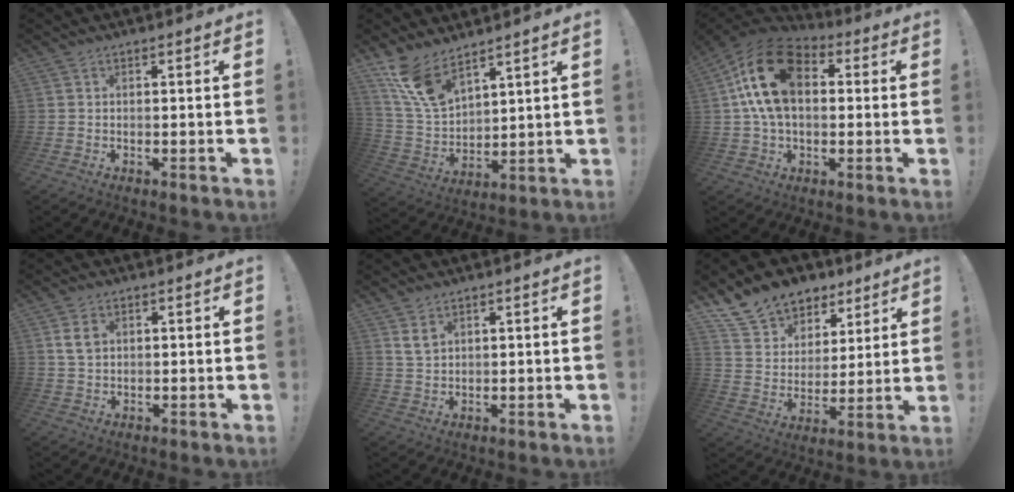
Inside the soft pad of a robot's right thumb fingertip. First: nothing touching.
{"total": 12.9, "force": [9.7, 5.8, 6.1], "torque": [-0.134, -0.057, 0.191]}
{"total": 19.5, "force": [4.3, 12.7, 14.3], "torque": [-0.258, 0.004, 0.075]}
{"total": 4.6, "force": [1.4, 3.5, 2.6], "torque": [-0.039, 0.004, 0.027]}
{"total": 3.8, "force": [2.3, 2.5, 1.7], "torque": [-0.022, -0.009, 0.043]}
{"total": 13.4, "force": [9.8, 8.6, 3.1], "torque": [-0.060, -0.069, 0.190]}